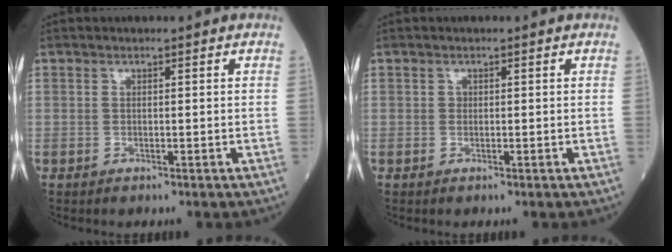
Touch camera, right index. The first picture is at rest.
{"total": 0.0}